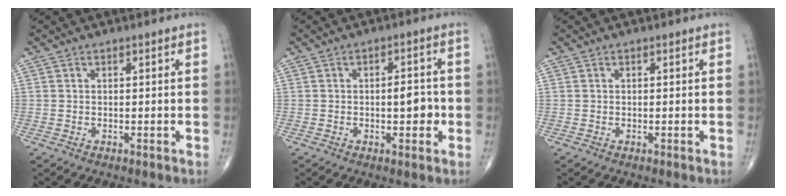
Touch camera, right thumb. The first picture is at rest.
{"total": 5.1, "force": [-0.8, 2.4, 4.4], "torque": [-0.045, 0.007, -0.014]}
{"total": 0.0}